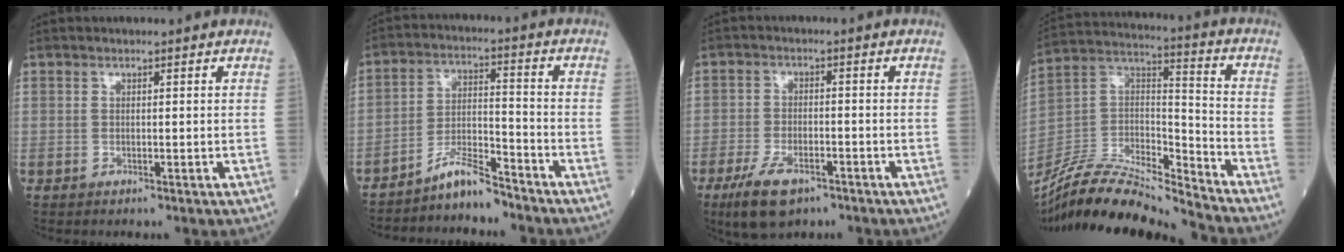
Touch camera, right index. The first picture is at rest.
{"total": 6.0, "force": [-5.5, 0.6, 2.2], "torque": [-0.044, 0.001, -0.103]}
{"total": 7.3, "force": [-4.6, 3.0, 4.9], "torque": [-0.104, -0.011, -0.077]}
{"total": 19.8, "force": [-18.5, 1.2, 7.0], "torque": [-0.143, 0.017, -0.336]}